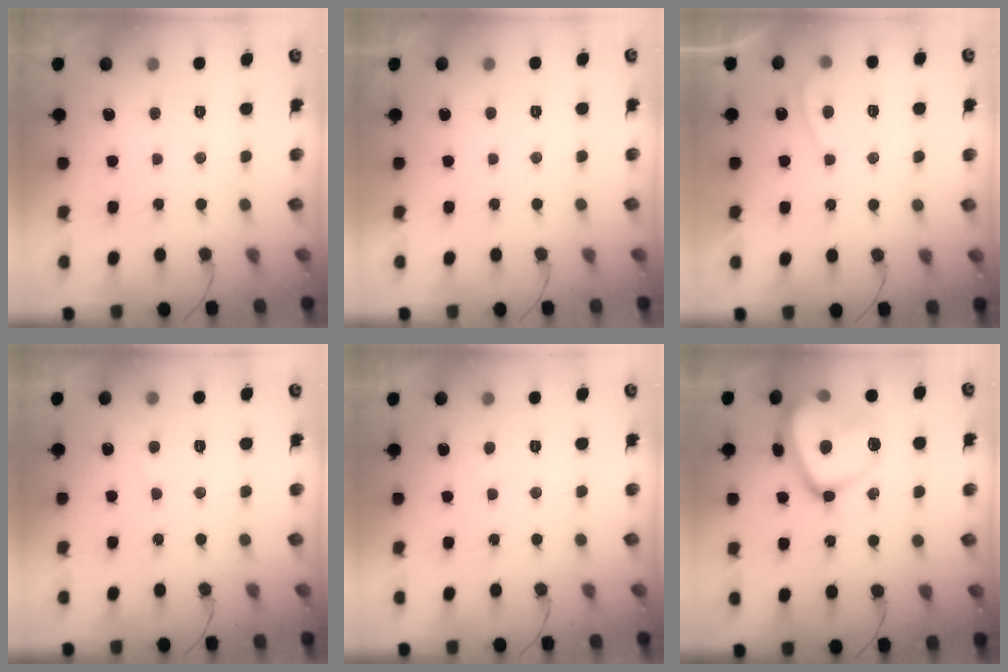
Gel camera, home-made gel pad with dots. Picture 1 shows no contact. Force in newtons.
{"total": 2.2, "press": 2.1, "slide": 0.4}
{"total": 2.7, "press": 2.6, "slide": 0.8}
{"total": 2.5, "press": 2.4, "slide": 0.4}
{"total": 0.0}
{"total": 19.4, "press": 19.3, "slide": 1.7}